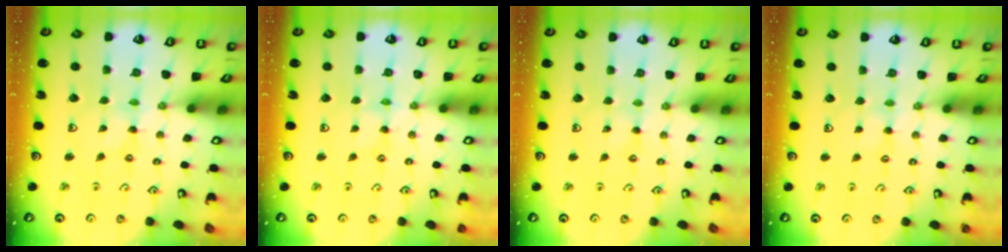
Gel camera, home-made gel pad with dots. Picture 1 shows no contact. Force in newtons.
{"total": 0.7, "press": 0.7, "slide": 0.2}
{"total": 0.0}
{"total": 2.8, "press": 2.8, "slide": 0.3}